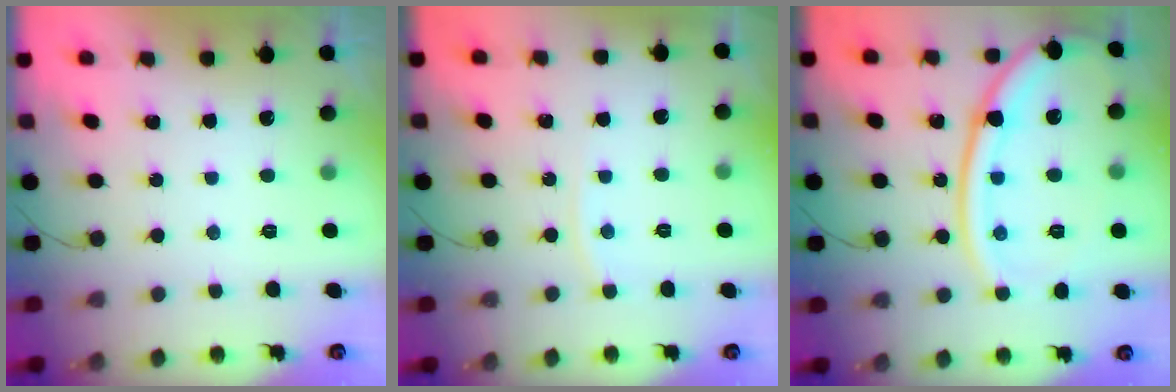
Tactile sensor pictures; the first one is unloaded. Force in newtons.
{"total": 3.6, "press": 3.6, "slide": 0.6}
{"total": 18.3, "press": 18.2, "slide": 2.0}